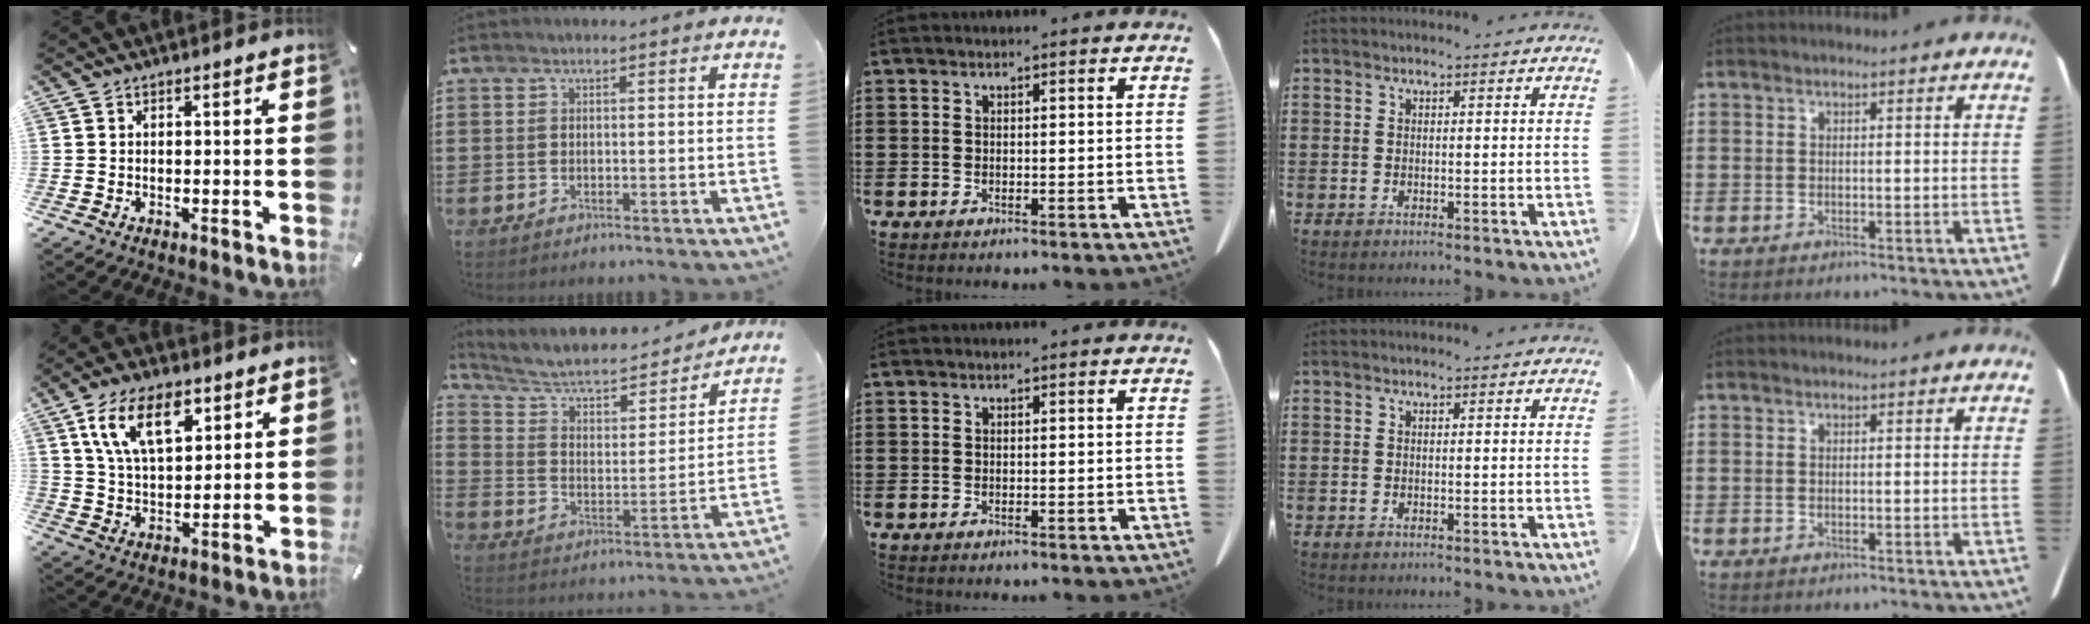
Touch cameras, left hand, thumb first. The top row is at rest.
{"thumb": {"total": 13.4, "force": [6.8, 7.2, 9.0], "torque": [-0.182, -0.009, 0.121]}, "index": {"total": 5.8, "force": [4.9, 1.8, 2.5], "torque": [-0.072, -0.032, 0.078]}}